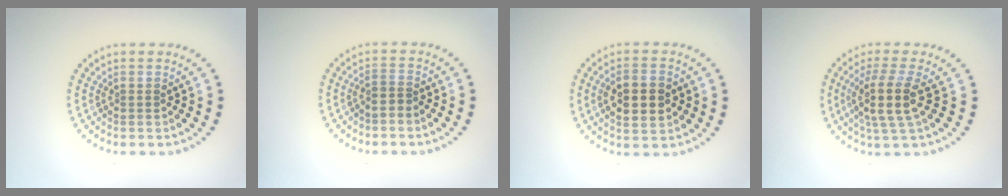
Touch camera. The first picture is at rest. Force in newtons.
{"total": 0.9, "press": 0.6, "slide": 0.7}
{"total": 4.2, "press": 4.2, "slide": 0.3}
{"total": 3.8, "press": 3.0, "slide": 2.3}